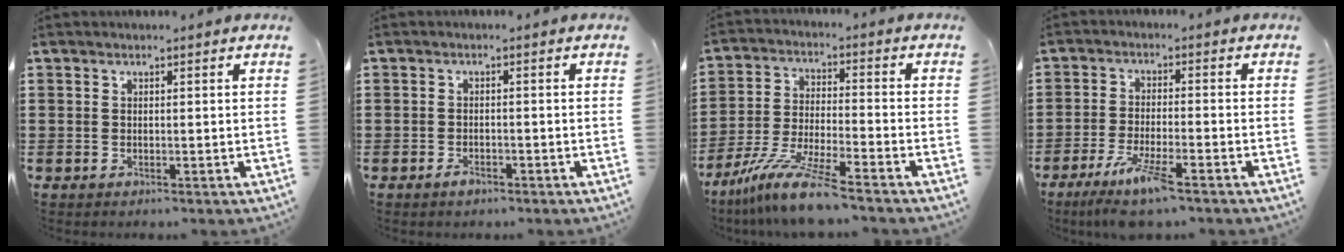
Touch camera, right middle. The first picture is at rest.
{"total": 1.5, "force": [-1.2, 0.6, 0.7], "torque": [-0.016, -0.004, -0.022]}
{"total": 10.5, "force": [-8.7, 0.1, 5.8], "torque": [-0.121, -0.002, -0.173]}
{"total": 6.6, "force": [-4.7, 0.5, 4.6], "torque": [-0.090, -0.015, -0.085]}